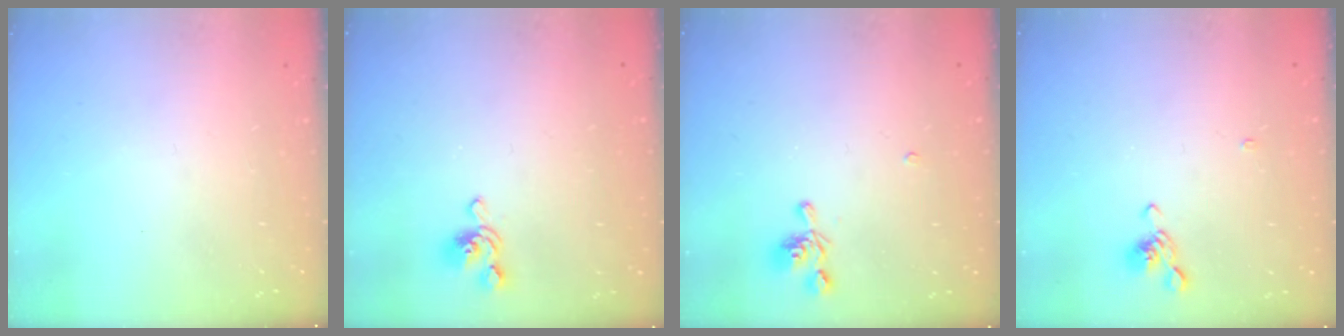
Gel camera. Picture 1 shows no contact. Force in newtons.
{"total": 1.5, "press": 1.2, "slide": 1.0}
{"total": 5.4, "press": 5.4, "slide": 0.2}
{"total": 3.2, "press": 3.1, "slide": 0.7}